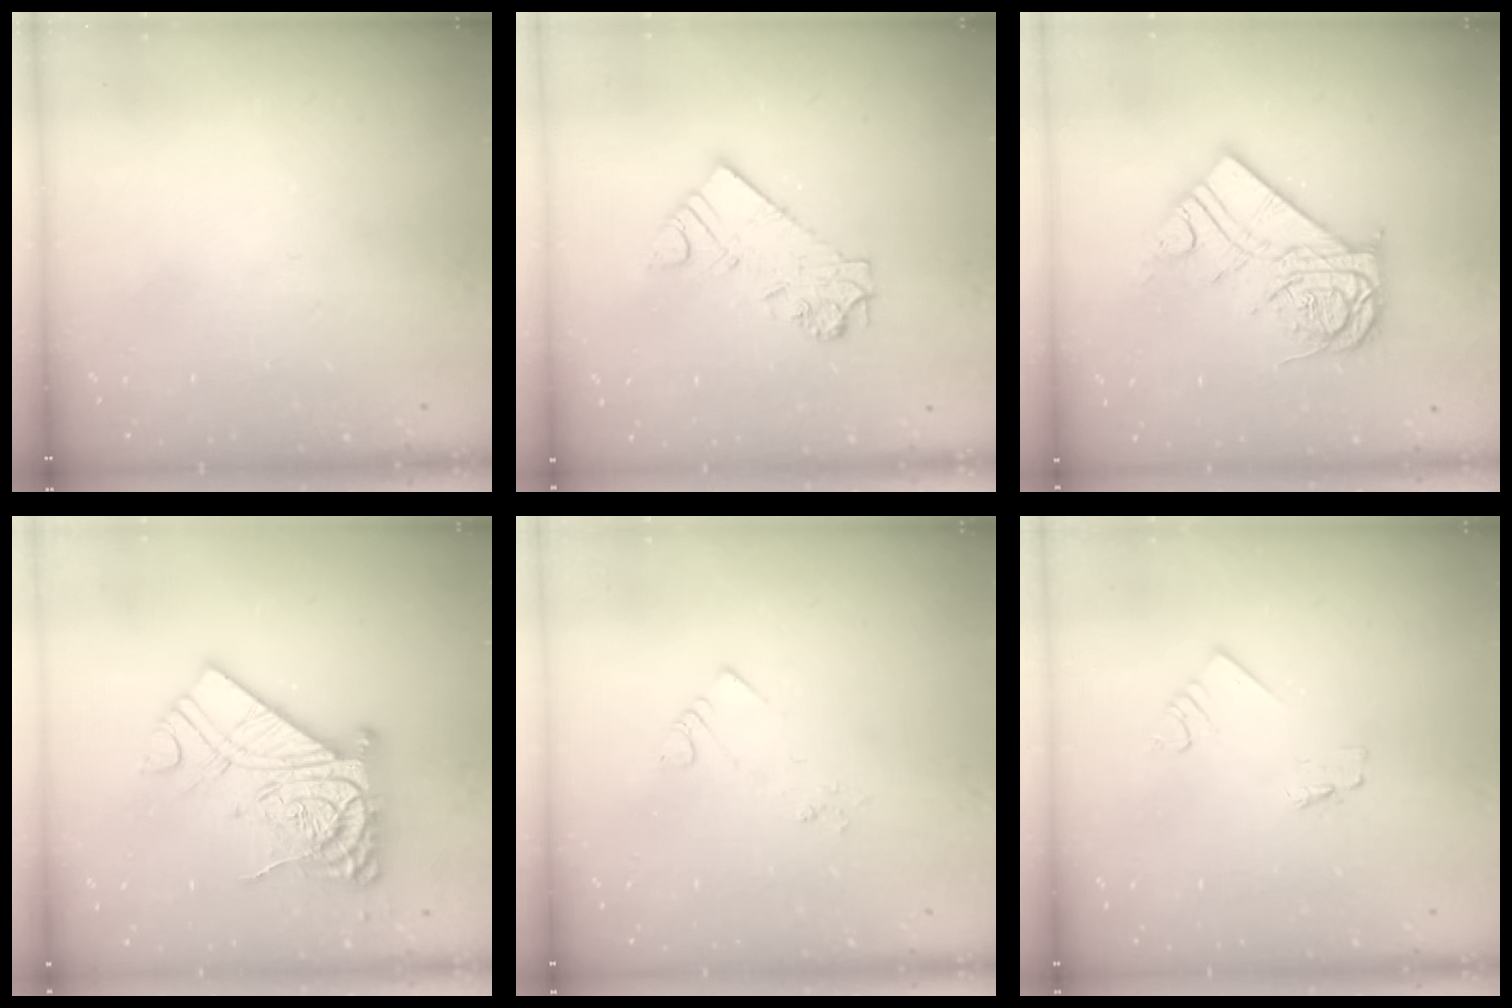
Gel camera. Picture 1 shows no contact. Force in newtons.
{"total": 10.0, "press": 10.0, "slide": 0.9}
{"total": 16.1, "press": 16.1, "slide": 1.4}
{"total": 18.8, "press": 18.7, "slide": 1.5}
{"total": 2.4, "press": 2.4, "slide": 0.4}
{"total": 1.2, "press": 1.2, "slide": 0.0}